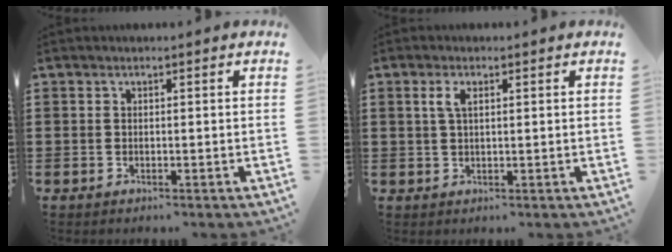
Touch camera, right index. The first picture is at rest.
{"total": 2.6, "force": [0.9, 1.1, 2.2], "torque": [-0.048, 0.007, 0.014]}